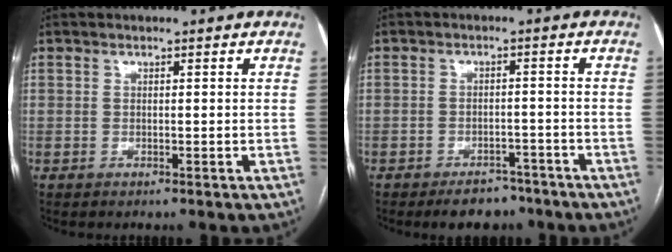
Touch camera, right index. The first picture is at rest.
{"total": 5.5, "force": [-4.4, 2.7, 1.9], "torque": [-0.022, 0.004, -0.062]}